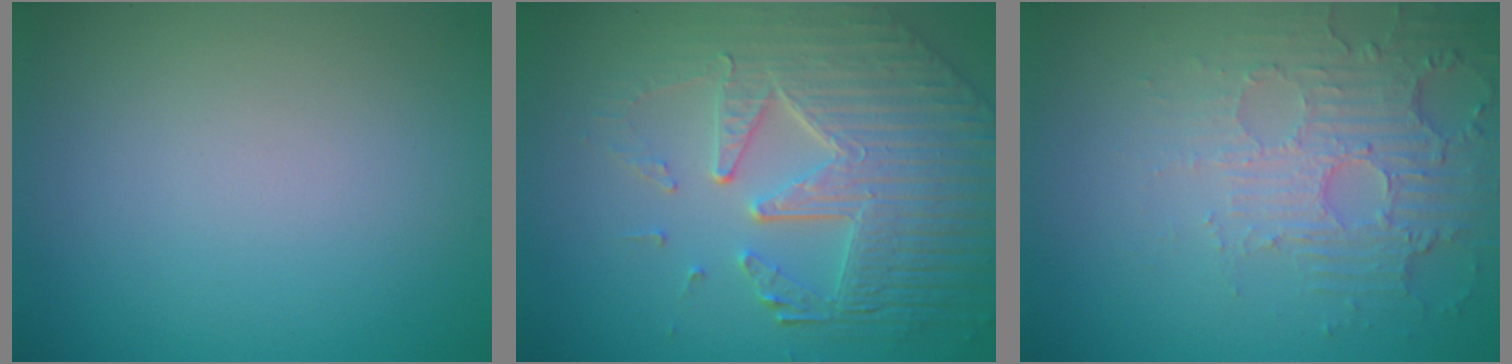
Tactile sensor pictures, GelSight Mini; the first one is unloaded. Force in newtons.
{"total": 8.4, "press": 5.8, "slide": 6.0}
{"total": 5.6, "press": 3.6, "slide": 4.4}